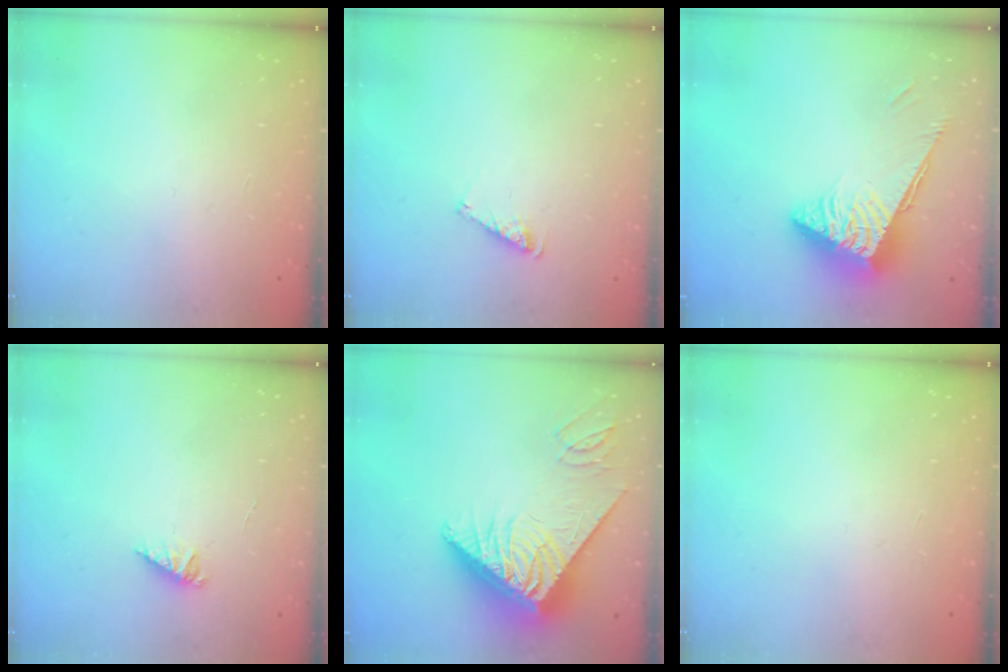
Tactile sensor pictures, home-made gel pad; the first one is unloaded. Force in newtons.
{"total": 4.6, "press": 4.5, "slide": 0.3}
{"total": 8.0, "press": 8.0, "slide": 0.6}
{"total": 1.7, "press": 1.6, "slide": 0.4}
{"total": 18.1, "press": 18.0, "slide": 1.9}
{"total": 0.0}